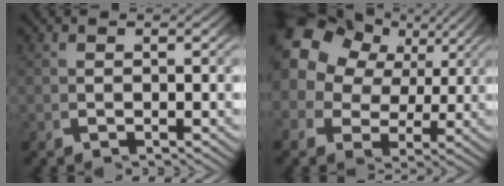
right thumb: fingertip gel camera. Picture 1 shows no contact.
{"total": 12.0, "force": [4.3, 9.1, 6.6], "torque": [-0.147, 0.001, 0.065]}